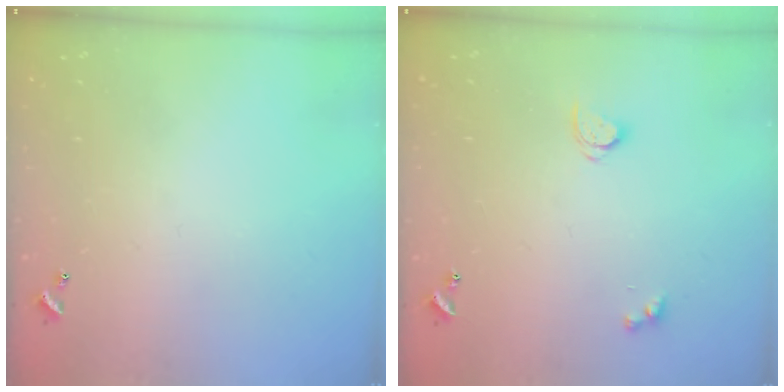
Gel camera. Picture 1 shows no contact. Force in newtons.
{"total": 2.8, "press": 2.8, "slide": 0.3}